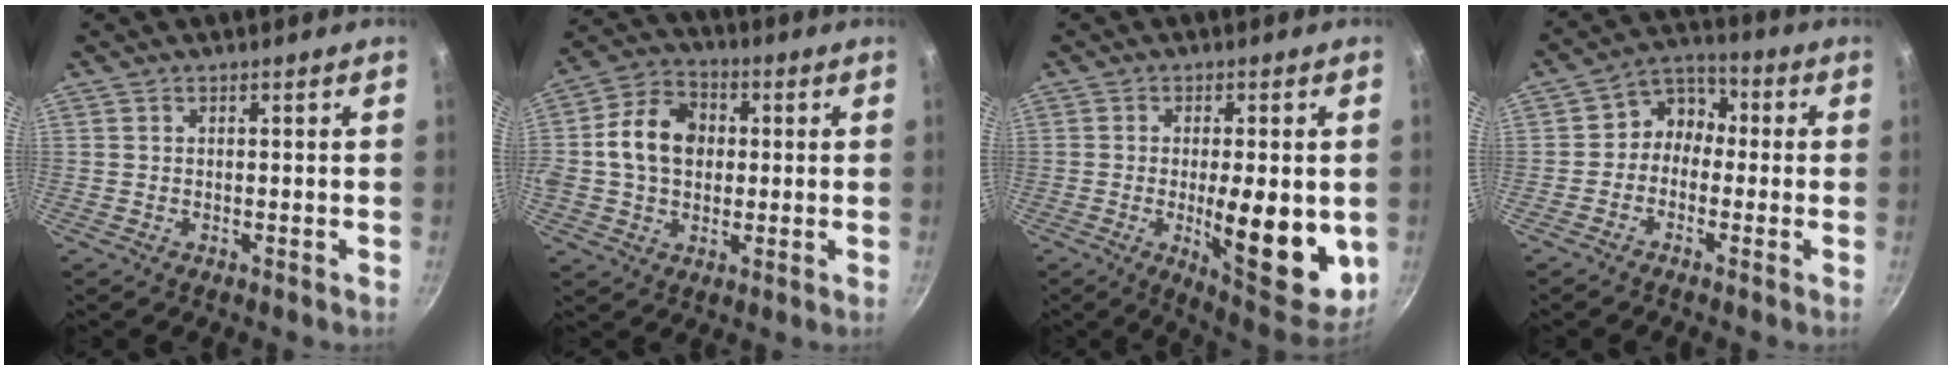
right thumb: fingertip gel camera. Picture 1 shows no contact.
{"total": 12.1, "force": [1.0, 9.4, 7.6], "torque": [-0.113, 0.017, 0.002]}
{"total": 16.4, "force": [-2.1, 5.7, 15.3], "torque": [-0.185, -0.012, -0.020]}
{"total": 6.6, "force": [-0.8, 5.6, 3.5], "torque": [-0.022, 0.032, -0.037]}